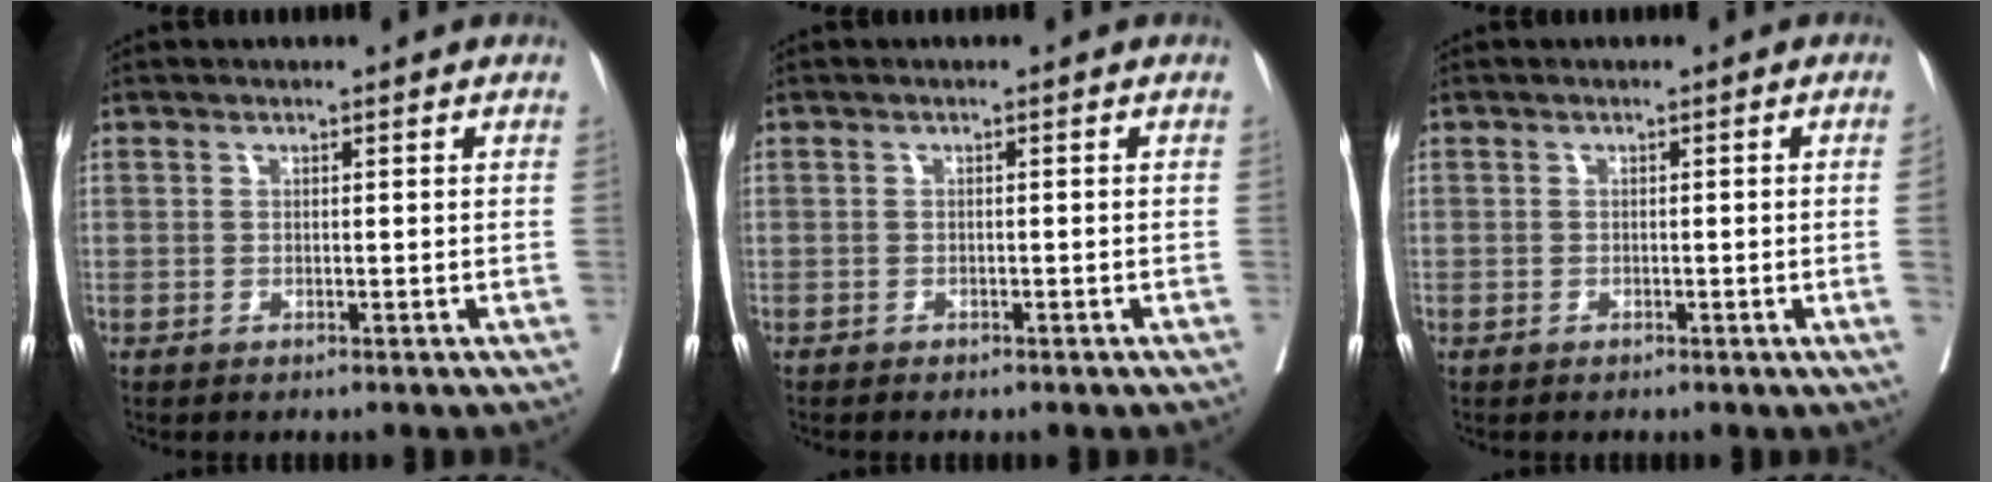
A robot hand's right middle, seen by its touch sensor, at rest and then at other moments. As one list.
[{"total": 1.3, "force": [-1.0, 0.6, 0.5], "torque": [-0.011, -0.001, -0.012]}, {"total": 1.3, "force": [-0.3, -0.2, 1.2], "torque": [-0.017, 0.003, -0.004]}]